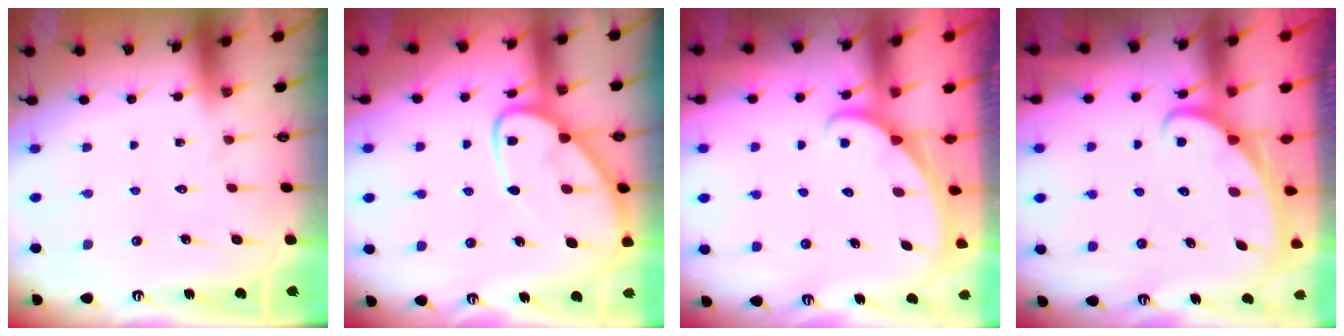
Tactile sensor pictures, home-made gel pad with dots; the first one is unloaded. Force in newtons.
{"total": 10.3, "press": 10.2, "slide": 0.9}
{"total": 1.8, "press": 1.8, "slide": 0.1}
{"total": 2.4, "press": 2.4, "slide": 0.3}